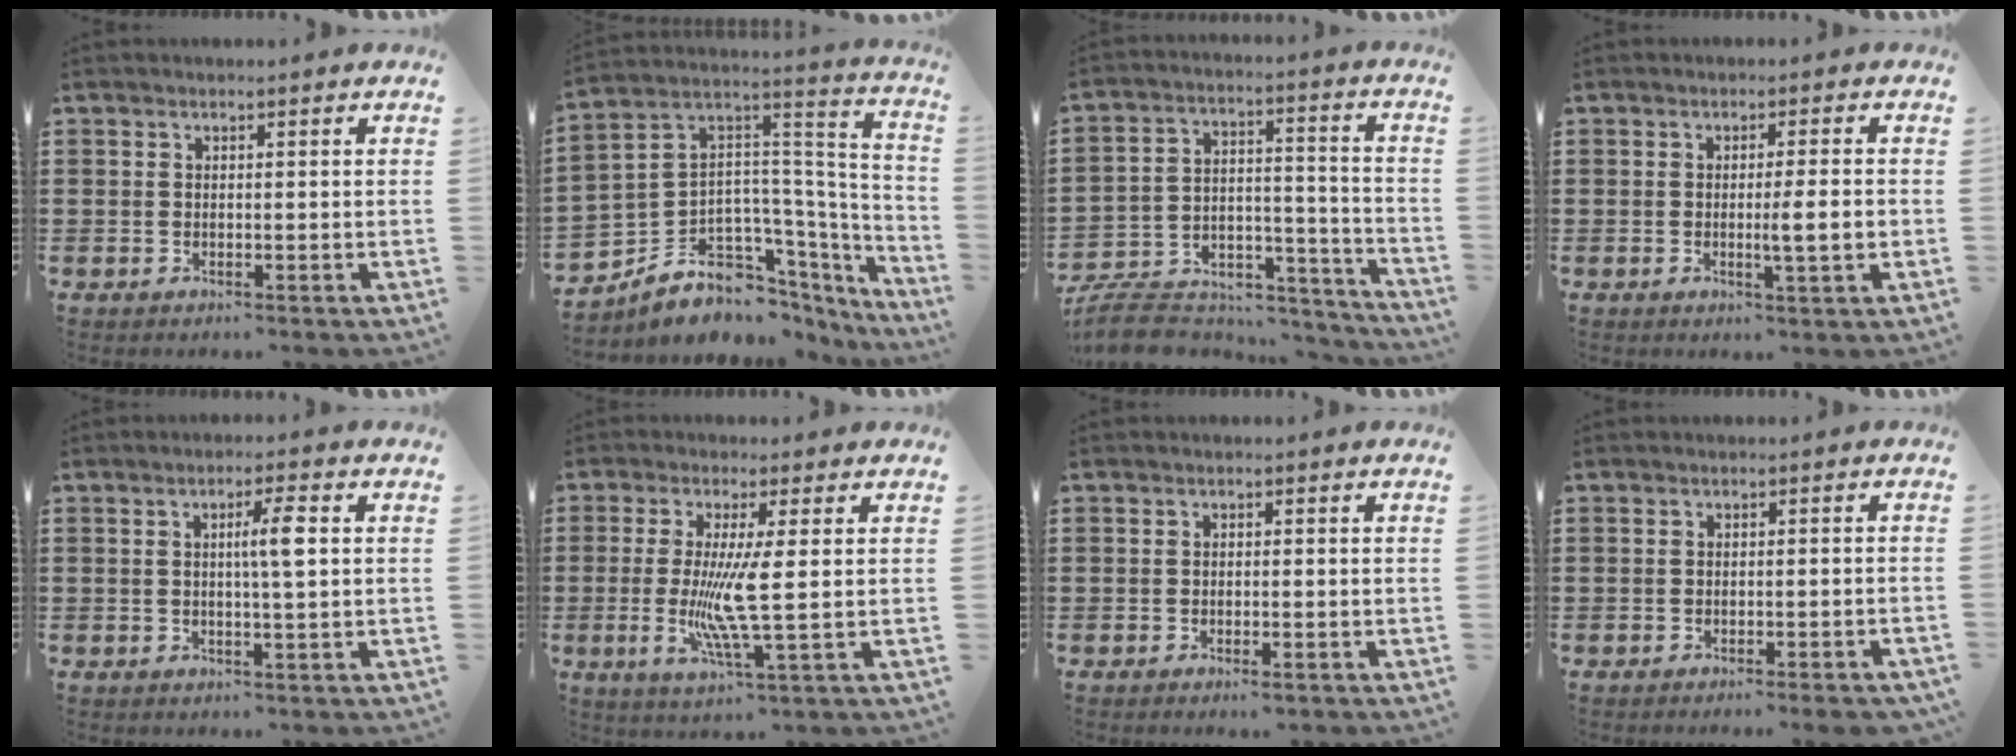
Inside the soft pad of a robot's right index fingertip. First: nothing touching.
{"total": 6.8, "force": [-4.0, 5.1, 2.1], "torque": [-0.055, -0.021, -0.068]}
{"total": 8.3, "force": [-7.6, 2.5, 2.3], "torque": [-0.045, 0.012, -0.147]}
{"total": 4.4, "force": [-0.5, 0.1, 4.4], "torque": [-0.075, -0.006, -0.012]}
{"total": 4.2, "force": [0.6, 0.2, 4.2], "torque": [-0.070, -0.002, 0.003]}
{"total": 7.8, "force": [0.0, 0.1, 7.8], "torque": [-0.162, -0.024, -0.006]}
{"total": 0.6, "force": [-0.5, 0.0, 0.3], "torque": [-0.008, -0.004, -0.010]}
{"total": 1.7, "force": [-1.4, -0.2, 1.0], "torque": [-0.017, -0.002, -0.026]}